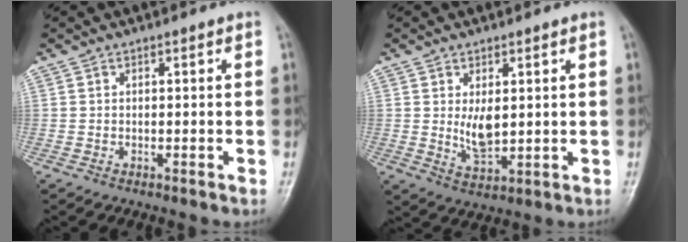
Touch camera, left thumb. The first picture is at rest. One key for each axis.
{"total": 5.5, "fx": 1.0, "fy": 2.9, "fz": 4.6, "tx": -0.070, "ty": -0.017, "tz": 0.026}